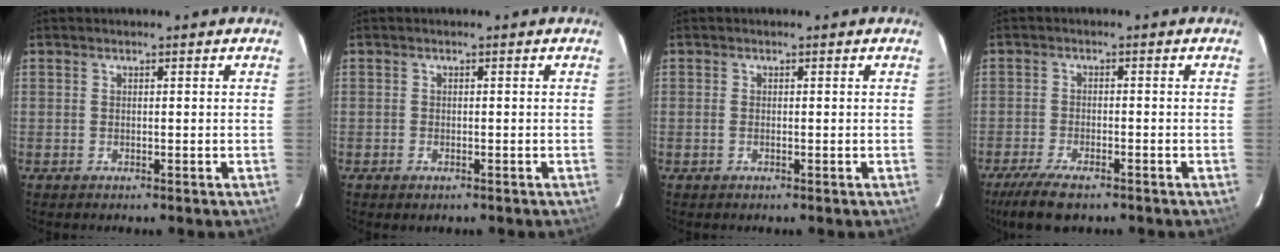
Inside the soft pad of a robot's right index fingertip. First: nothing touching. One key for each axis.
{"total": 1.1, "fx": -0.7, "fy": 0.7, "fz": 0.5, "tx": -0.007, "ty": -0.001, "tz": -0.011}
{"total": 0.6, "fx": -0.2, "fy": 0.3, "fz": 0.5, "tx": -0.012, "ty": 0.000, "tz": -0.005}
{"total": 8.2, "fx": -6.2, "fy": 2.4, "fz": 4.8, "tx": -0.117, "ty": -0.022, "tz": -0.114}